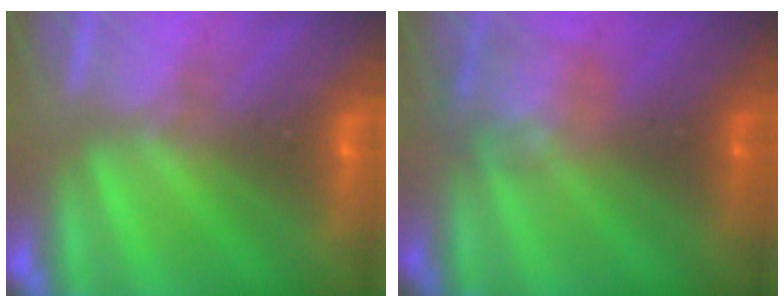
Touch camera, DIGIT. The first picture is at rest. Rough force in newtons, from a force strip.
{"total": 2.3}